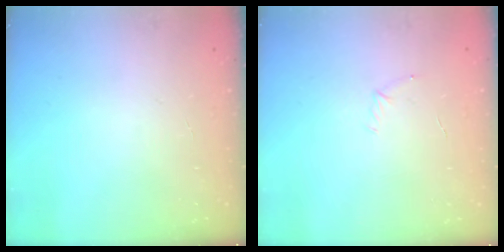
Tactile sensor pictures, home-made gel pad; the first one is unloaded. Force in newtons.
{"total": 4.2, "press": 4.0, "slide": 1.1}